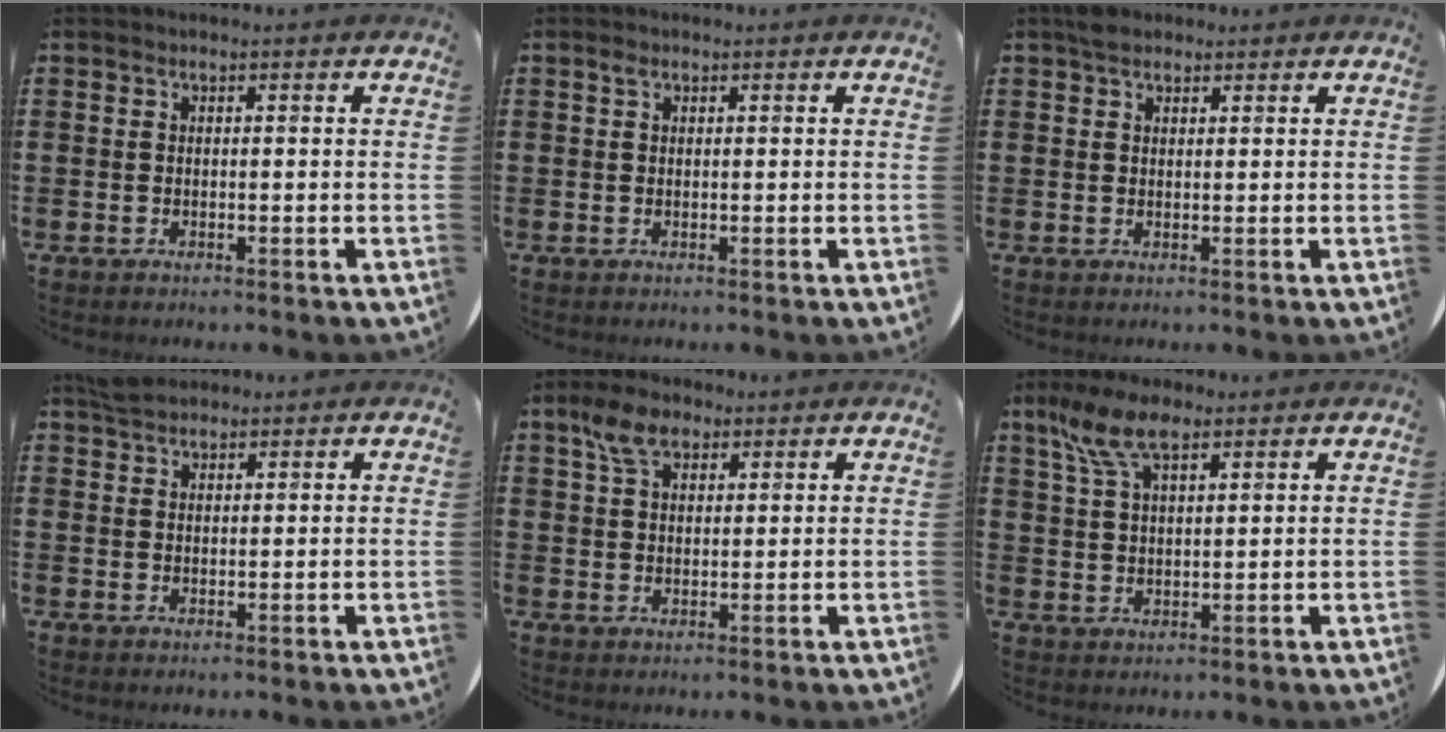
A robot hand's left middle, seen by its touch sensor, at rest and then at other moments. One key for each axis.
{"total": 0.7, "fx": 0.4, "fy": 0.5, "fz": 0.3, "tx": 0.000, "ty": 0.000, "tz": 0.005}
{"total": 1.9, "fx": 1.6, "fy": 0.9, "fz": 0.5, "tx": -0.006, "ty": 0.002, "tz": 0.030}
{"total": 2.4, "fx": 2.3, "fy": 0.8, "fz": 0.5, "tx": -0.006, "ty": 0.002, "tz": 0.043}
{"total": 5.7, "fx": 3.7, "fy": 3.2, "fz": 3.0, "tx": -0.063, "ty": 0.009, "tz": 0.066}
{"total": 7.1, "fx": 4.5, "fy": 3.0, "fz": 4.6, "tx": -0.101, "ty": 0.003, "tz": 0.083}